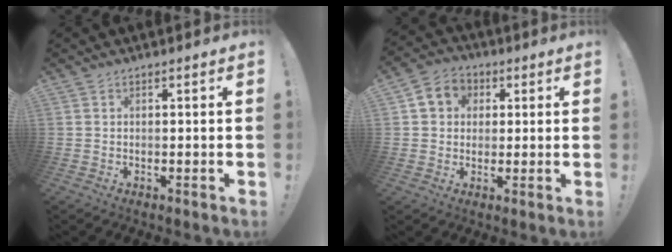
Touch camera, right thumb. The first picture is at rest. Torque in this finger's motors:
{"motor_torque": [0.07, 0.07, 0.06, -0.06, 0.00]}